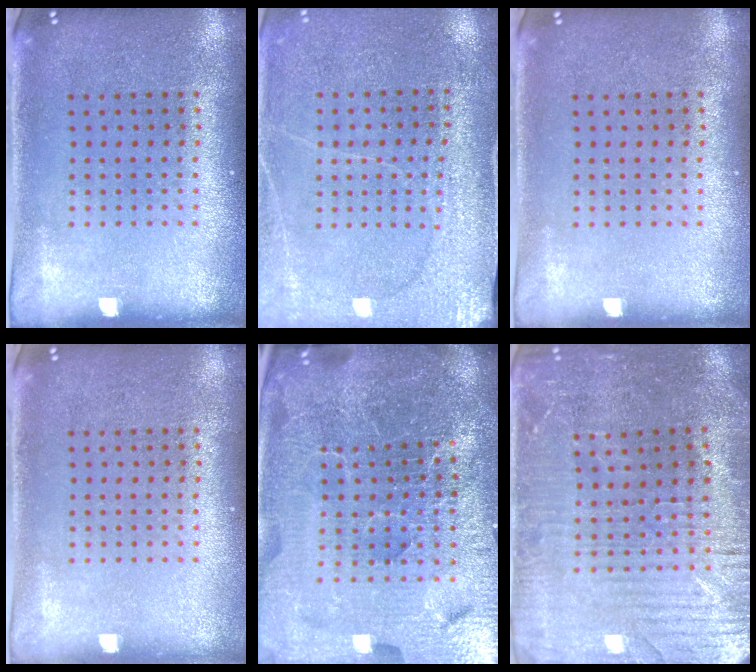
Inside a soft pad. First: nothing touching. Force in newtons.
{"total": 2.7, "press": 2.7, "slide": 0.4}
{"total": 0.0}
{"total": 0.0}
{"total": 6.7, "press": 5.9, "slide": 3.2}
{"total": 2.7, "press": 2.6, "slide": 0.6}